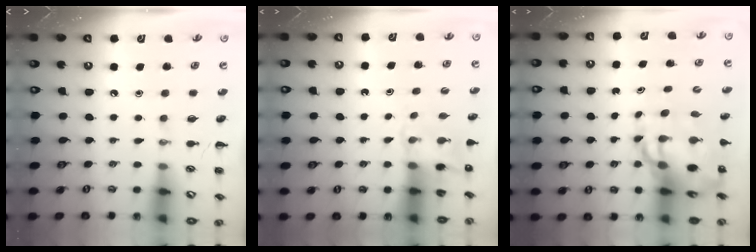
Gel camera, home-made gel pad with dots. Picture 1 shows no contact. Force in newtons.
{"total": 3.6, "press": 3.6, "slide": 0.7}
{"total": 11.7, "press": 11.2, "slide": 3.2}